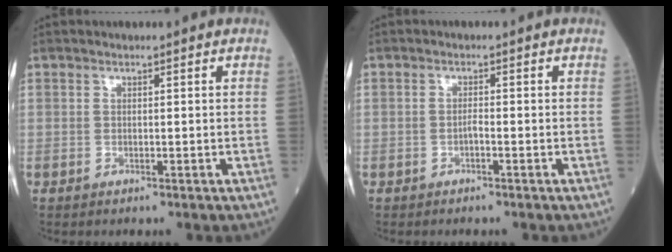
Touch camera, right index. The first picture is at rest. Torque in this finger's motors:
{"motor_torque": [0.12, -0.06, 0.12, 0.01]}